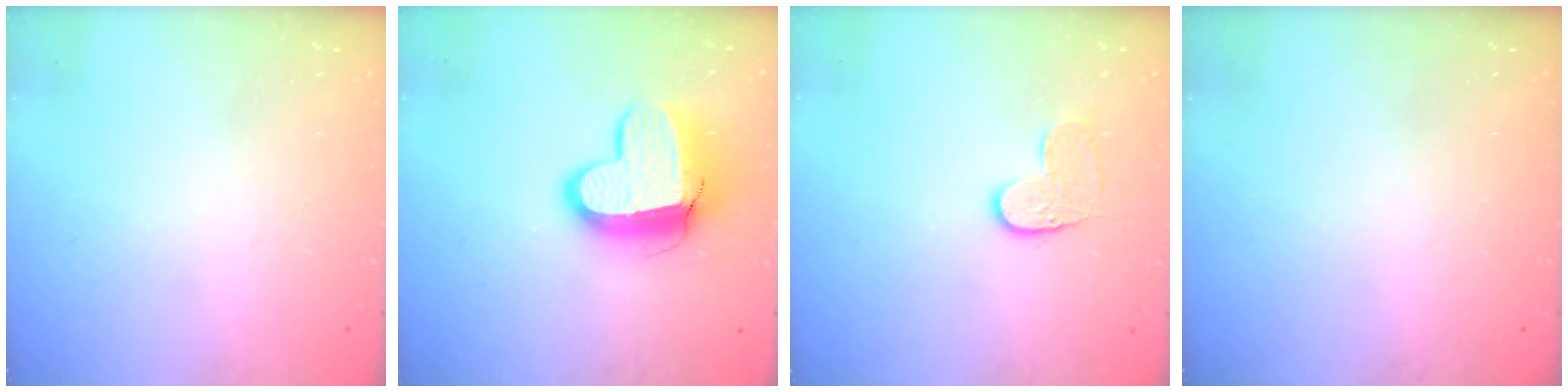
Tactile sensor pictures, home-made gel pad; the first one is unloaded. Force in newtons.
{"total": 13.4, "press": 13.3, "slide": 1.3}
{"total": 6.4, "press": 6.4, "slide": 0.4}
{"total": 0.0}